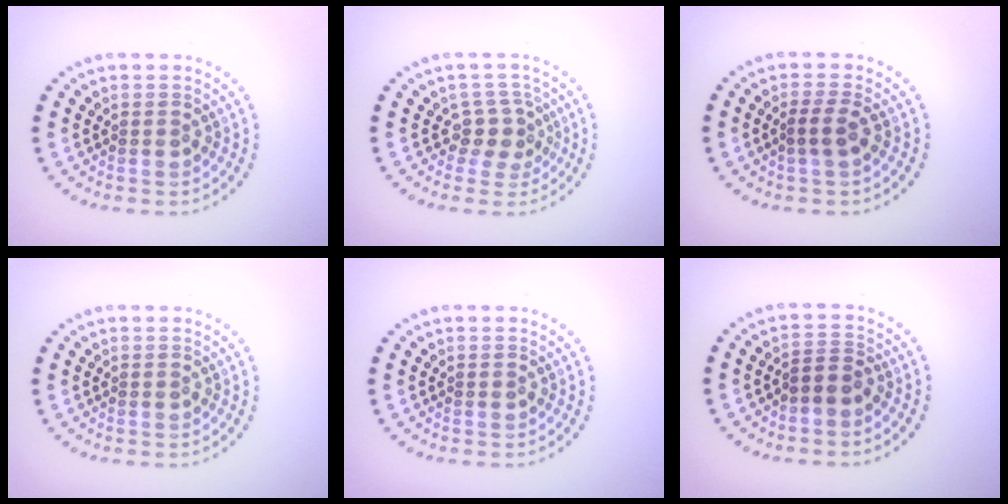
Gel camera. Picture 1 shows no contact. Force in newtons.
{"total": 2.3, "press": 1.8, "slide": 1.4}
{"total": 1.6, "press": 1.4, "slide": 0.9}
{"total": 0.0}
{"total": 0.0}
{"total": 2.0, "press": 1.5, "slide": 1.3}